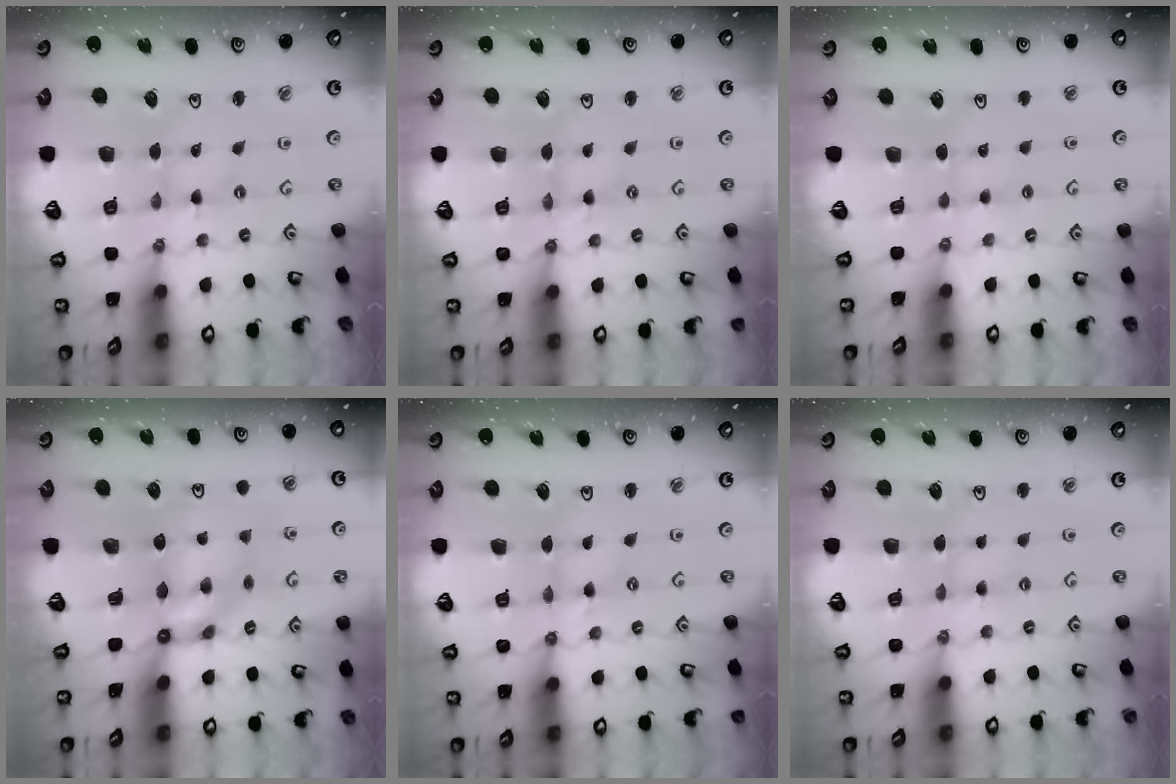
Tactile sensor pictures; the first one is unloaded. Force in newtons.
{"total": 0.0}
{"total": 1.3, "press": 1.3, "slide": 0.2}
{"total": 5.7, "press": 5.7, "slide": 0.3}
{"total": 1.1, "press": 1.1, "slide": 0.1}
{"total": 1.8, "press": 1.7, "slide": 0.3}